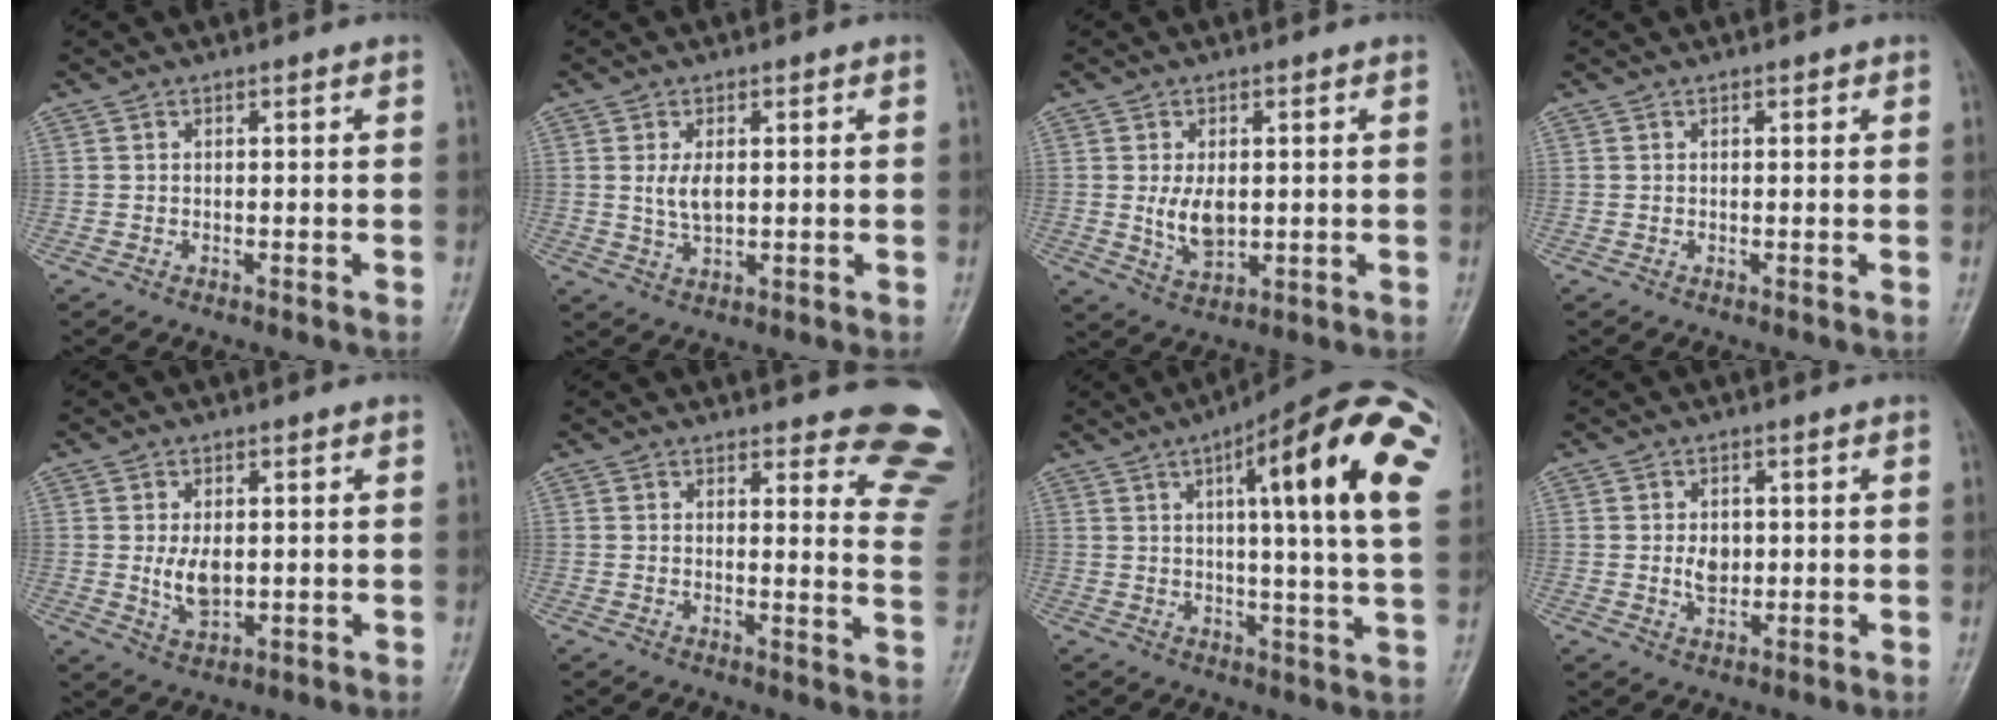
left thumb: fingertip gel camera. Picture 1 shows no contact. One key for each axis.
{"total": 4.1, "fx": 0.6, "fy": 2.2, "fz": 3.4, "tx": -0.066, "ty": -0.007, "tz": 0.016}
{"total": 6.1, "fx": 0.3, "fy": 3.7, "fz": 4.8, "tx": -0.076, "ty": -0.012, "tz": 0.015}
{"total": 0.8, "fx": 0.4, "fy": 0.4, "fz": 0.5, "tx": -0.002, "ty": -0.001, "tz": 0.004}
{"total": 5.3, "fx": 0.3, "fy": 3.2, "fz": 4.3, "tx": -0.069, "ty": -0.011, "tz": 0.012}
{"total": 12.3, "fx": 11.2, "fy": 3.0, "fz": 4.2, "tx": -0.003, "ty": -0.103, "tz": 0.094}
{"total": 24.0, "fx": 7.8, "fy": 4.3, "fz": 22.3, "tx": -0.274, "ty": 0.002, "tz": 0.095}
{"total": 3.9, "fx": 0.2, "fy": 2.9, "fz": 2.7, "tx": -0.032, "ty": -0.002, "tz": 0.005}